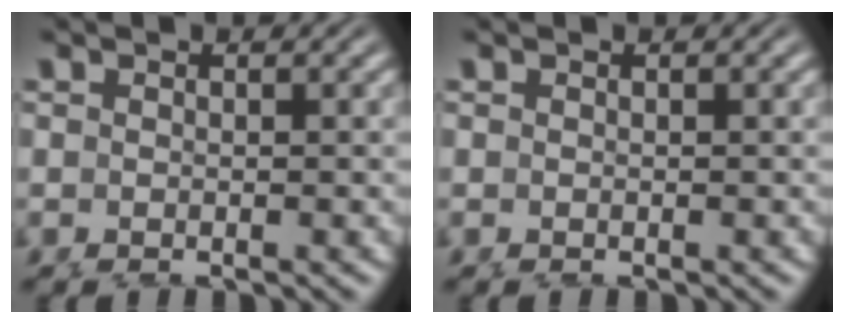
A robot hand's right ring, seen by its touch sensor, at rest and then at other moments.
{"total": 0.0}